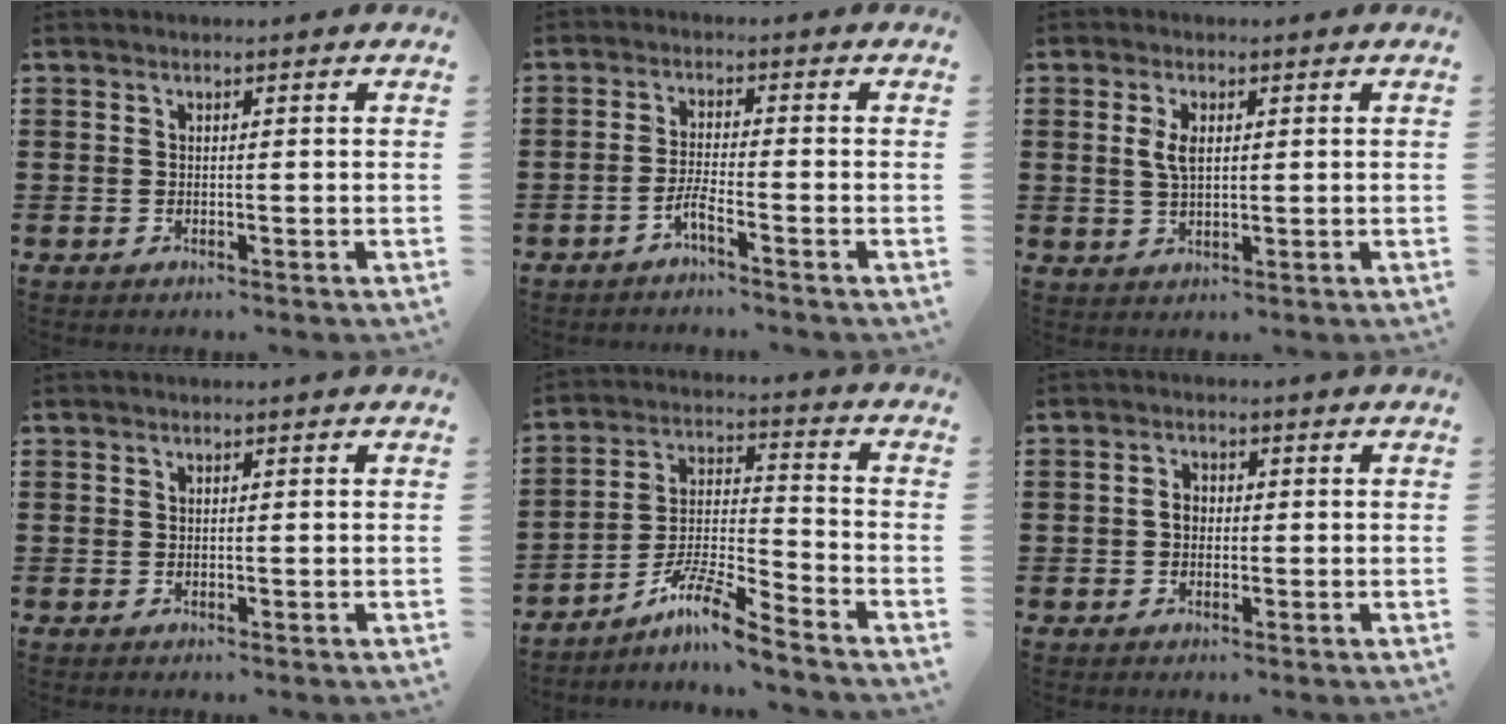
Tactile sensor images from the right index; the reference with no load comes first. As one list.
[{"total": 2.8, "force": [-2.0, 0.0, 1.9], "torque": [-0.050, -0.002, -0.042]}, {"total": 3.5, "force": [0.8, 1.6, 3.0], "torque": [-0.063, 0.007, 0.013]}, {"total": 0.0}, {"total": 9.0, "force": [-7.6, 0.3, 4.7], "torque": [-0.107, -0.002, -0.153]}, {"total": 2.1, "force": [-0.2, 1.4, 1.4], "torque": [-0.029, 0.004, -0.005]}]